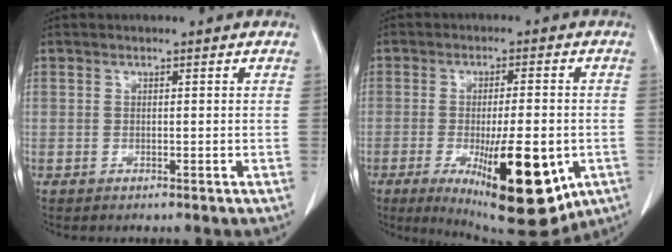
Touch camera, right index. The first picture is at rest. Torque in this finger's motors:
{"motor_torque": [1.98, -0.15, 0.83, 0.21]}